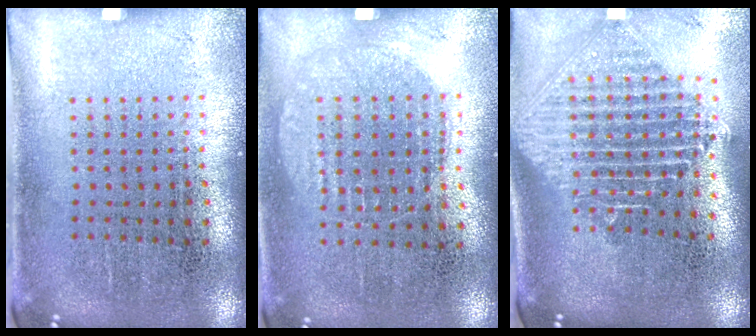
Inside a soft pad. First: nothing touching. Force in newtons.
{"total": 1.0, "press": 0.9, "slide": 0.4}
{"total": 2.3, "press": 1.8, "slide": 1.4}